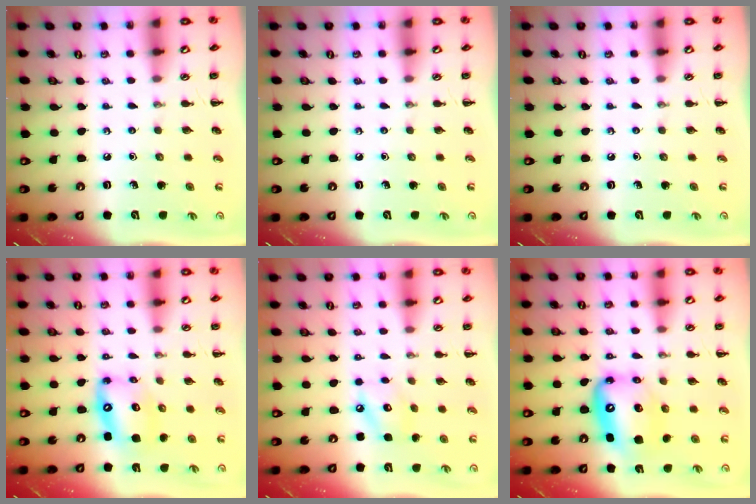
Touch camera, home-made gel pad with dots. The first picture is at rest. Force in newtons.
{"total": 0.0}
{"total": 0.0}
{"total": 13.0, "press": 12.5, "slide": 3.6}
{"total": 7.2, "press": 7.2, "slide": 0.4}
{"total": 10.5, "press": 10.1, "slide": 2.6}